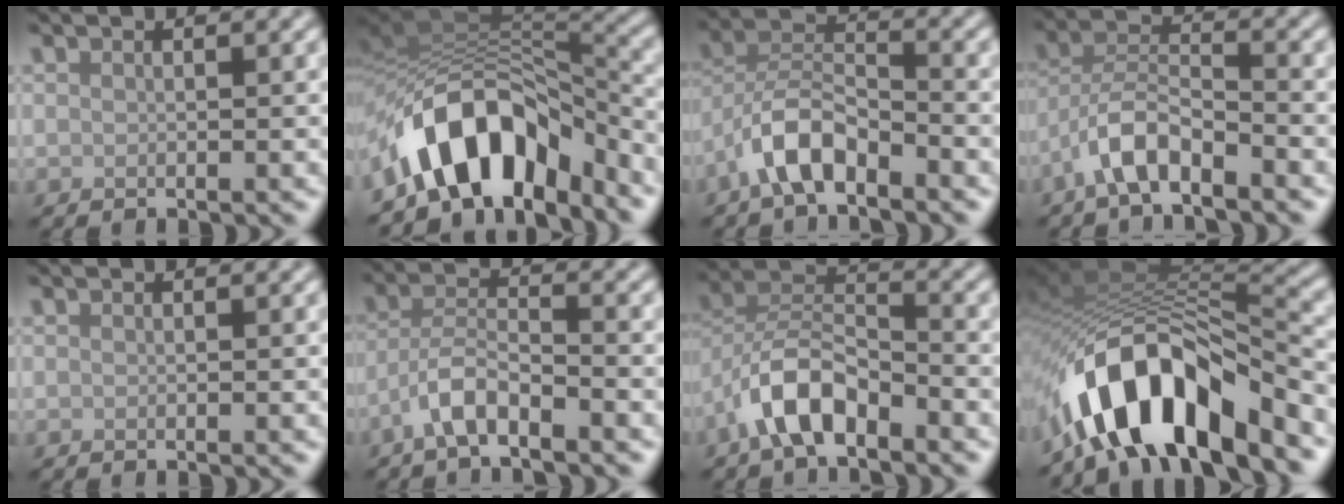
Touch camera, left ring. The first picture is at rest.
{"total": 10.7, "force": [-6.6, 5.1, 6.7], "torque": [-0.090, 0.011, -0.115]}
{"total": 5.0, "force": [-3.3, 1.8, 3.2], "torque": [-0.056, 0.015, -0.070]}
{"total": 4.6, "force": [-3.2, 1.2, 3.1], "torque": [-0.056, 0.014, -0.067]}
{"total": 0.0}
{"total": 3.7, "force": [-2.6, 0.8, 2.5], "torque": [-0.049, 0.012, -0.058]}
{"total": 5.7, "force": [-3.6, 2.2, 3.7], "torque": [-0.064, 0.014, -0.076]}
{"total": 11.7, "force": [-7.3, 4.4, 8.0], "torque": [-0.126, 0.003, -0.128]}